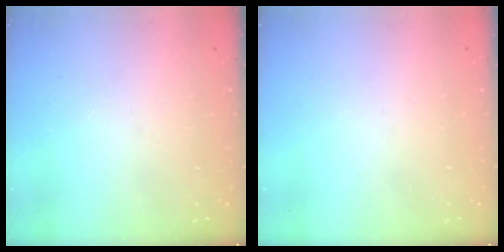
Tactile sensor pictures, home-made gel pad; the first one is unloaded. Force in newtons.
{"total": 1.8, "press": 1.8, "slide": 0.1}